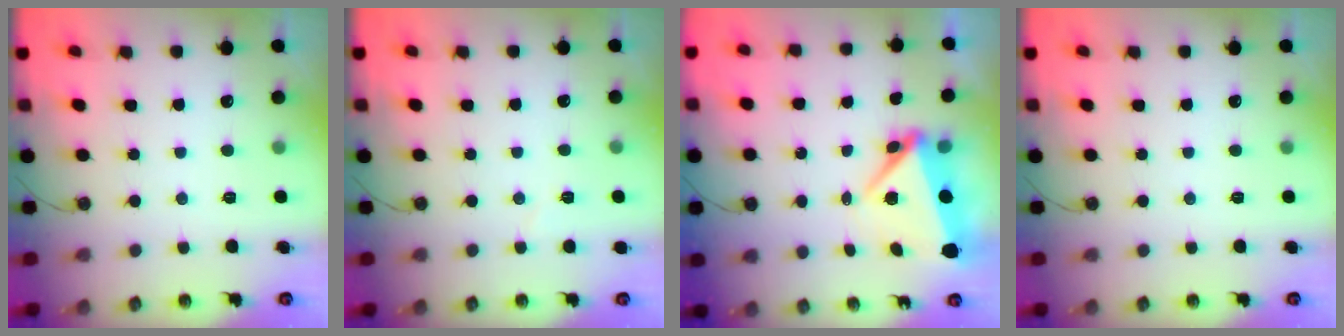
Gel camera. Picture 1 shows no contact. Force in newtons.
{"total": 2.7, "press": 2.5, "slide": 1.1}
{"total": 6.3, "press": 5.9, "slide": 2.2}
{"total": 0.0}